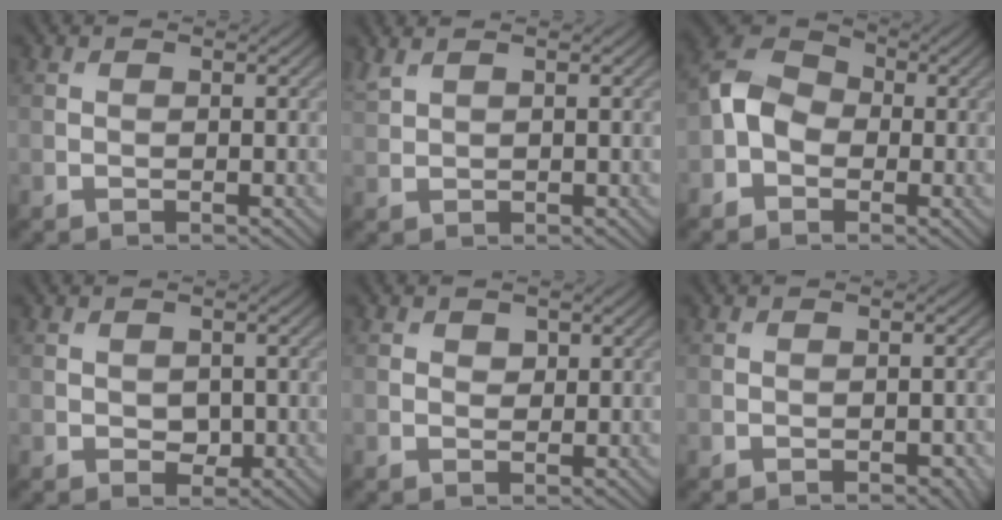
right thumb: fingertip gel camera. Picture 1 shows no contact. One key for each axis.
{"total": 1.6, "fx": 1.4, "fy": 0.3, "fz": 0.6, "tx": -0.023, "ty": 0.008, "tz": 0.037}
{"total": 5.8, "fx": -1.2, "fy": 4.5, "fz": 3.5, "tx": -0.078, "ty": 0.011, "tz": -0.038}
{"total": 1.9, "fx": -0.2, "fy": 1.4, "fz": 1.2, "tx": -0.024, "ty": -0.007, "tz": -0.001}
{"total": 1.1, "fx": 0.6, "fy": 0.8, "fz": 0.4, "tx": -0.007, "ty": -0.003, "tz": 0.010}
{"total": 1.7, "fx": -0.9, "fy": 0.8, "fz": 1.2, "tx": -0.016, "ty": -0.002, "tz": -0.010}